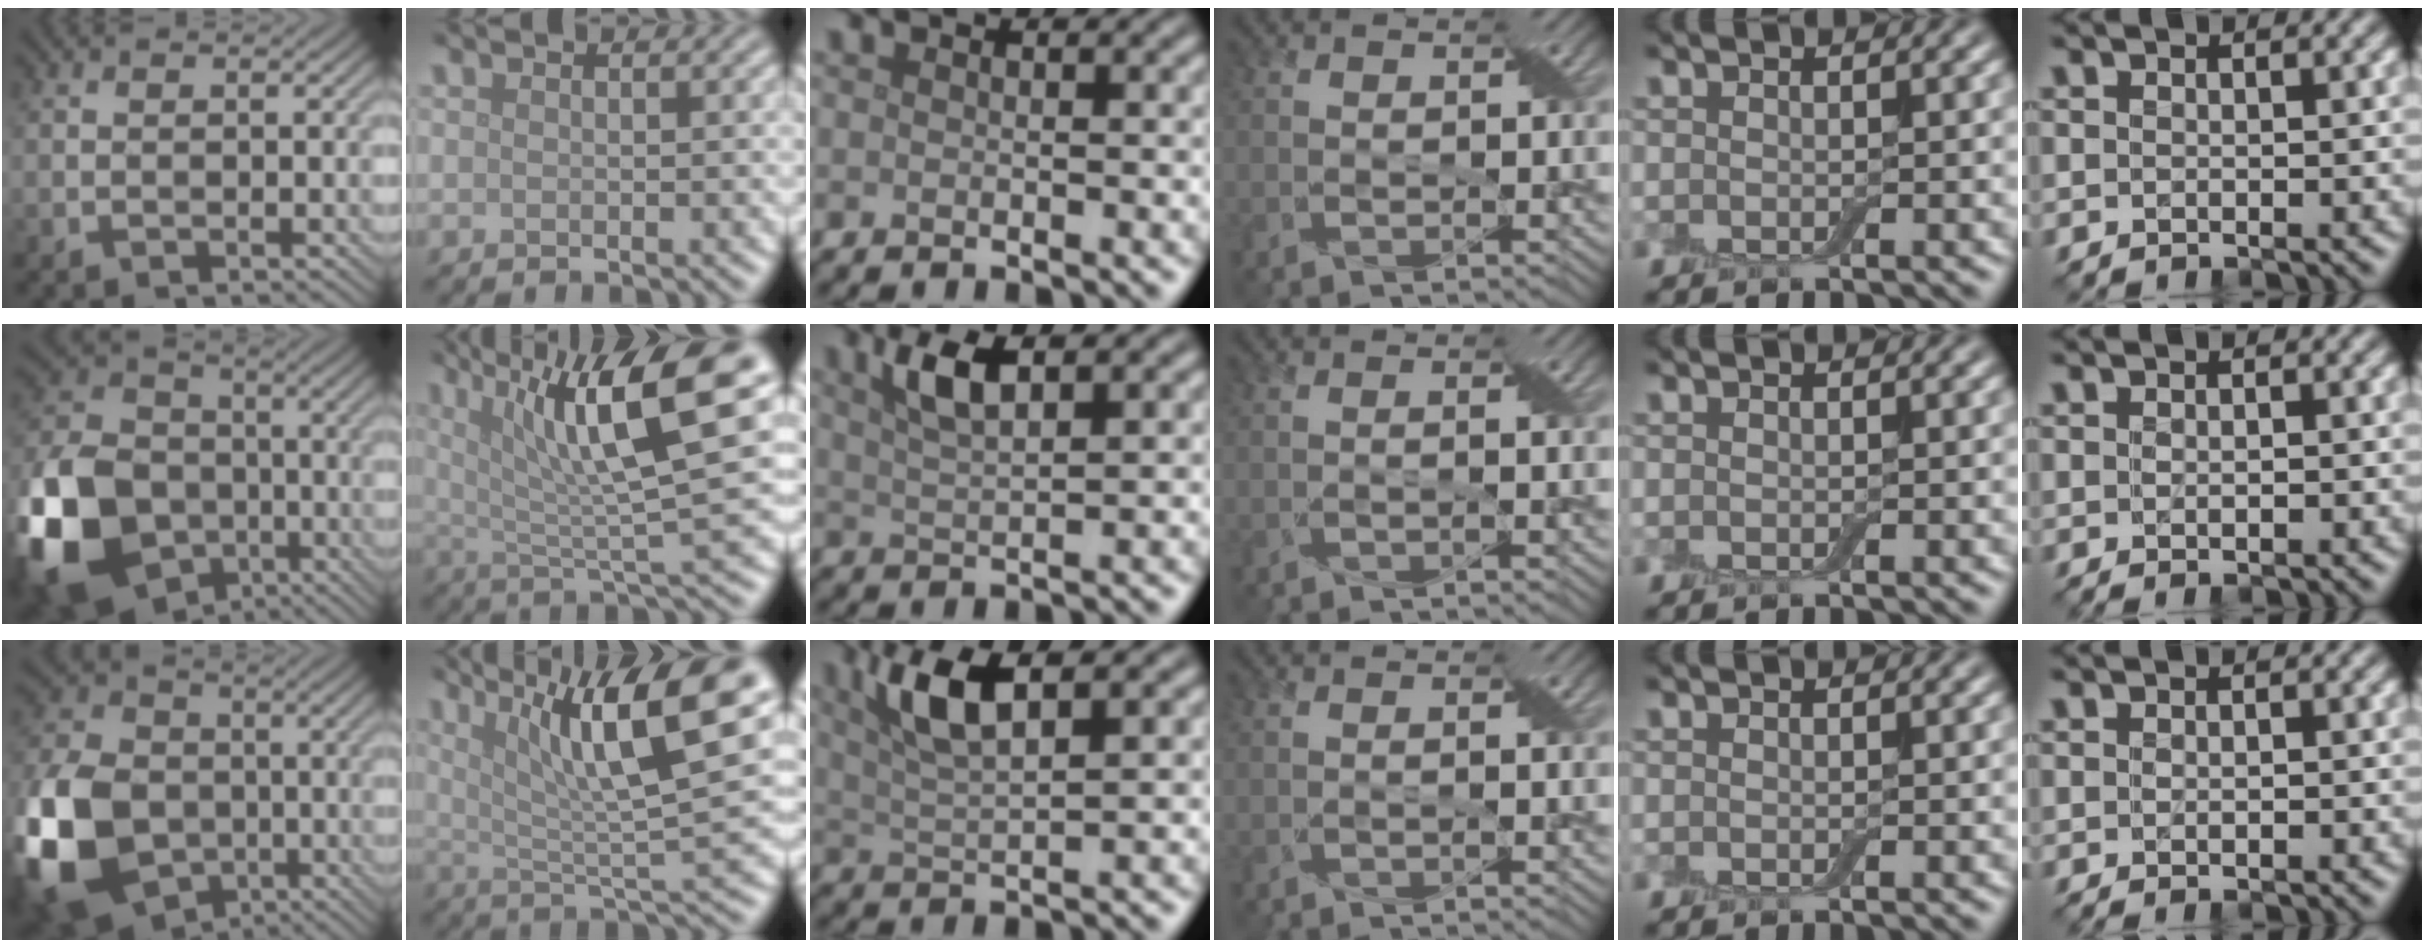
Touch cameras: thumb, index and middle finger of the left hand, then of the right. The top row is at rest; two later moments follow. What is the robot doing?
{"motion": "open", "object": "airpods case & airpods"}